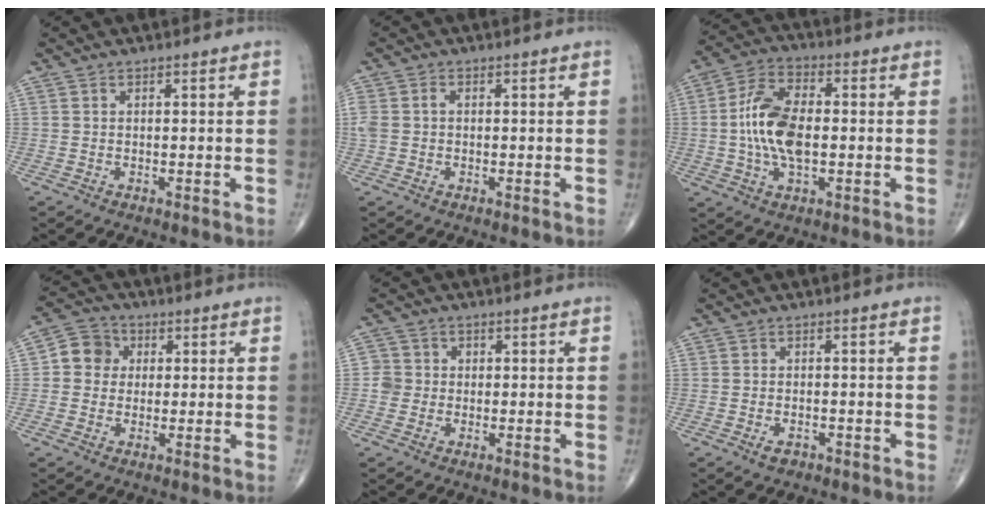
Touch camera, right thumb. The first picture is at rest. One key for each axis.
{"total": 3.0, "fx": 0.0, "fy": 2.2, "fz": 2.0, "tx": -0.057, "ty": 0.015, "tz": 0.002}
{"total": 12.3, "fx": -0.5, "fy": 6.4, "fz": 10.5, "tx": -0.205, "ty": 0.015, "tz": -0.014}
{"total": 6.2, "fx": 0.8, "fy": 5.6, "fz": 2.4, "tx": -0.019, "ty": 0.012, "tz": 0.000}
{"total": 3.2, "fx": -0.2, "fy": 3.1, "fz": 0.3, "tx": 0.021, "ty": 0.009, "tz": -0.010}
{"total": 2.0, "fx": -1.2, "fy": 1.1, "fz": 1.1, "tx": -0.020, "ty": 0.004, "tz": -0.016}